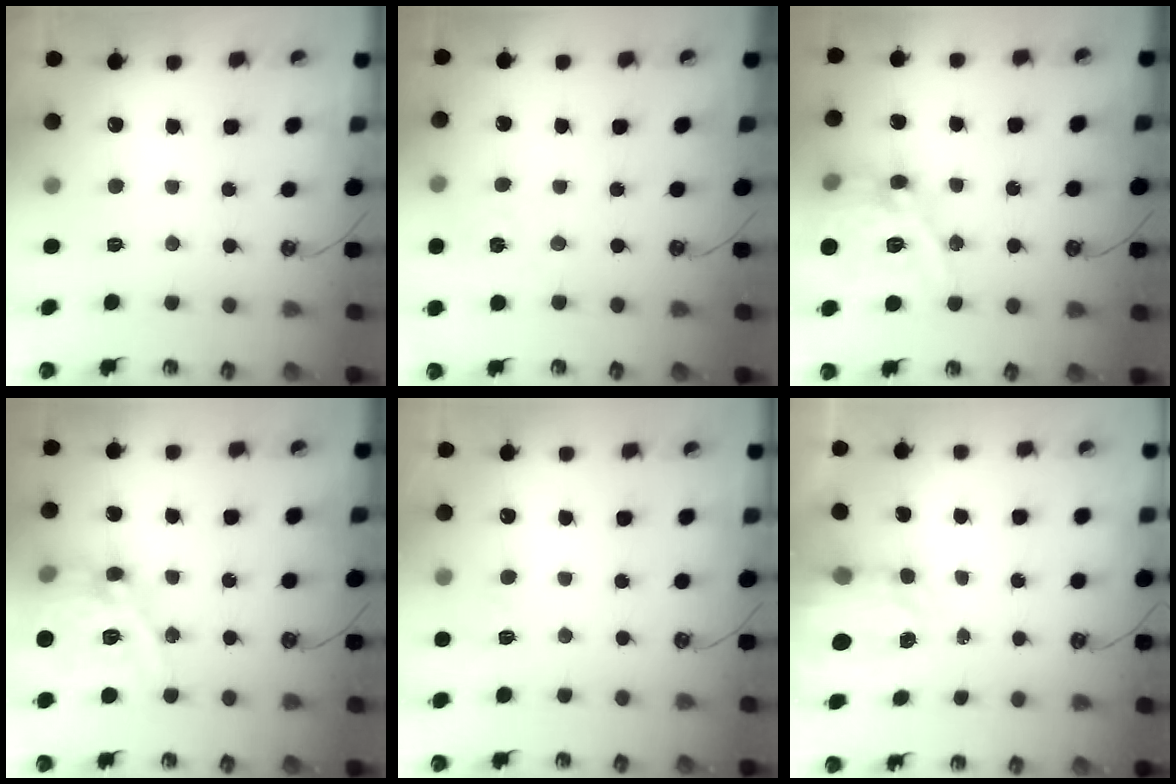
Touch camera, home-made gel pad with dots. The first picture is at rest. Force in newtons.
{"total": 3.3, "press": 3.3, "slide": 0.5}
{"total": 19.4, "press": 19.3, "slide": 1.9}
{"total": 19.4, "press": 19.3, "slide": 1.9}
{"total": 4.5, "press": 4.5, "slide": 0.6}
{"total": 4.1, "press": 4.0, "slide": 0.5}